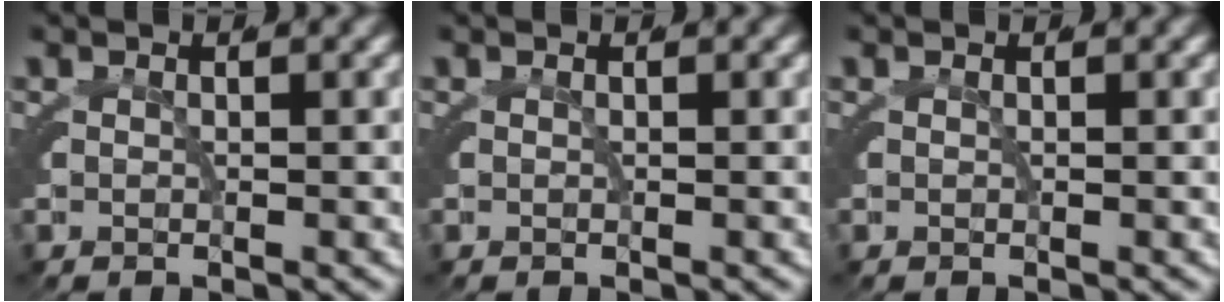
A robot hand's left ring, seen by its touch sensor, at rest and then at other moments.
{"total": 0.0}
{"total": 0.0}